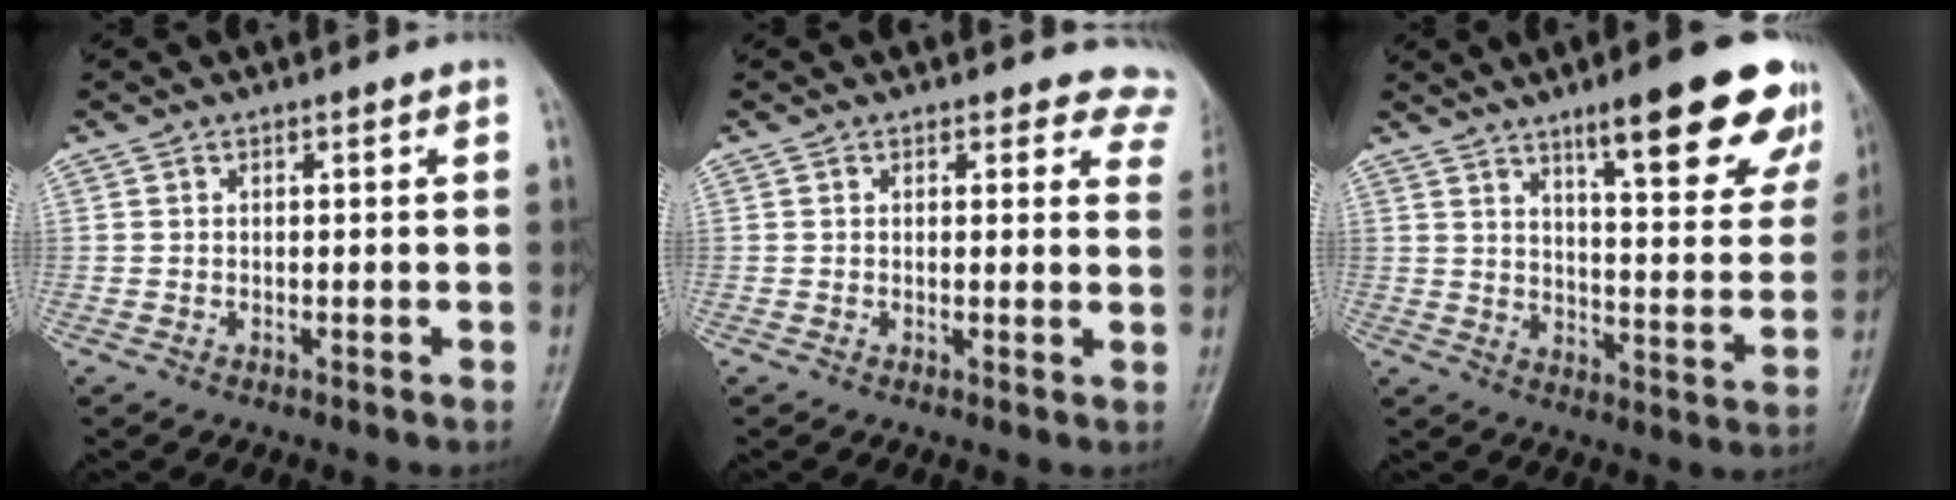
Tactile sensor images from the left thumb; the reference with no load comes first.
{"total": 7.1, "force": [6.3, 3.1, 0.3], "torque": [0.056, -0.025, 0.034]}
{"total": 19.8, "force": [12.4, 4.6, 14.8], "torque": [-0.159, -0.053, 0.168]}